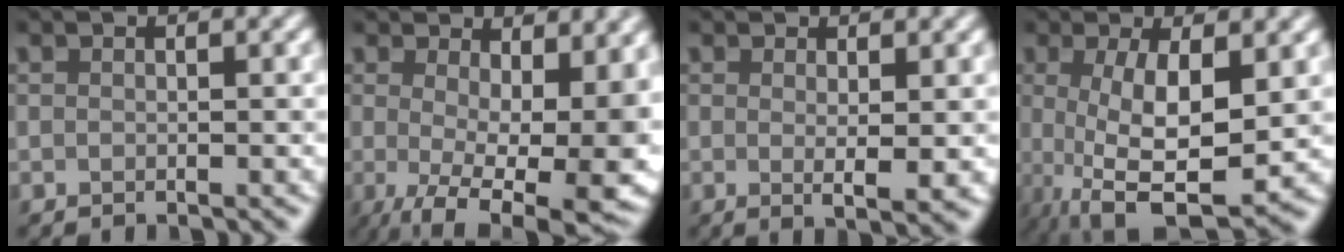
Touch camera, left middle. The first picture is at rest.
{"total": 12.4, "force": [-0.6, 5.1, 11.3], "torque": [-0.153, -0.013, 0.008]}
{"total": 2.5, "force": [0.4, 0.4, 2.4], "torque": [-0.034, -0.009, 0.009]}
{"total": 8.0, "force": [-0.4, 2.8, 7.5], "torque": [-0.144, -0.012, -0.003]}